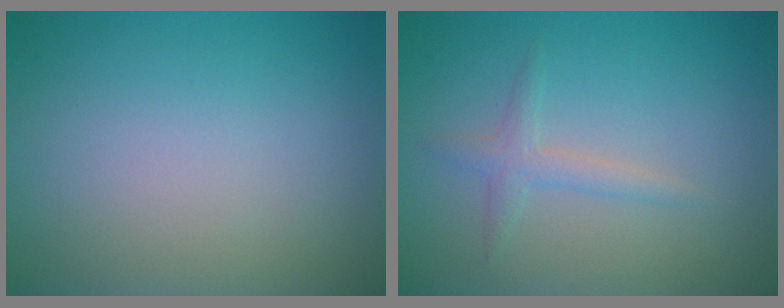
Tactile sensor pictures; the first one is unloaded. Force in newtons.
{"total": 1.6, "press": 1.6, "slide": 0.0}